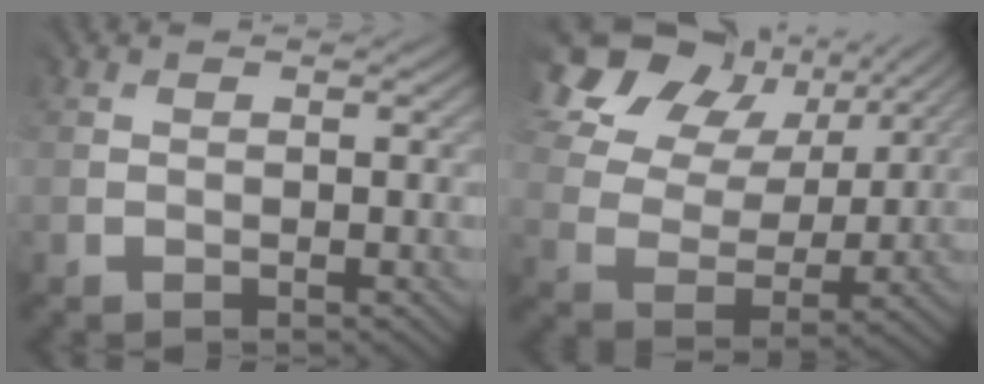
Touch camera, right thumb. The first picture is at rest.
{"total": 16.7, "force": [9.7, 10.9, 8.0], "torque": [-0.205, 0.060, 0.178]}